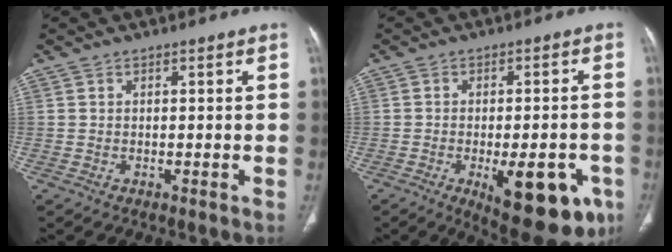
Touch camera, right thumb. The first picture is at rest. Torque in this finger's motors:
{"motor_torque": [2.08, 2.39, 0.78, -0.86, 0.37]}